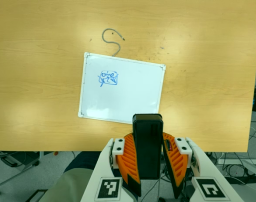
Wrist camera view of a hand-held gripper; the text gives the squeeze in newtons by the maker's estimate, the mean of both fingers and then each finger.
{"total": 9.7, "left": 8.1, "right": 11.3}